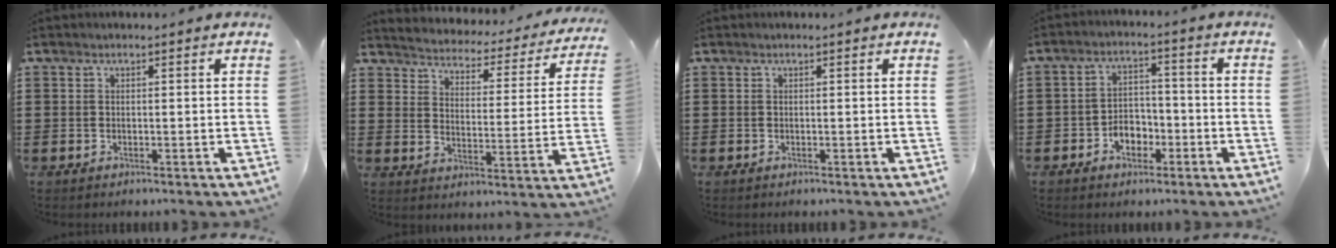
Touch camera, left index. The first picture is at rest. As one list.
[{"total": 2.6, "force": [2.6, -0.1, -0.1], "torque": [-0.020, -0.034, 0.033]}, {"total": 0.0}, {"total": 4.2, "force": [-2.5, 2.8, 2.0], "torque": [-0.039, 0.009, -0.049]}]